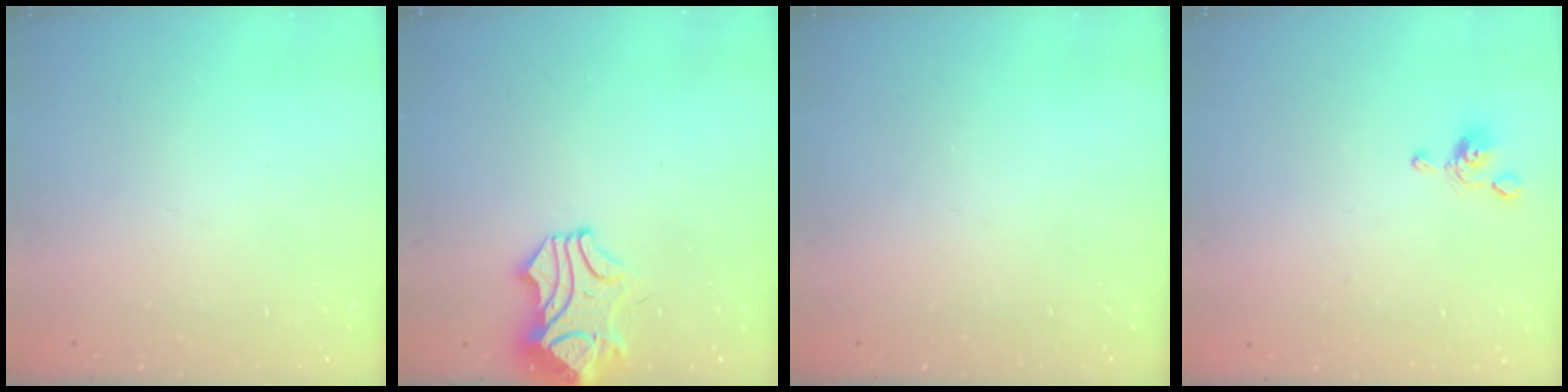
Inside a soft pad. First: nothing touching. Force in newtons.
{"total": 2.3, "press": 1.7, "slide": 1.4}
{"total": 0.0}
{"total": 2.8, "press": 2.8, "slide": 0.4}